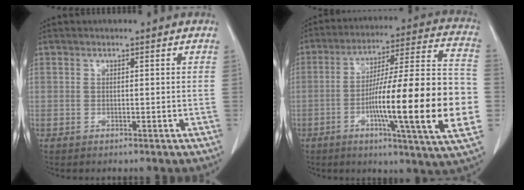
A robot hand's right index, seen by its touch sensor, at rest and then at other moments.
{"total": 23.9, "force": [-5.1, 1.0, 23.4], "torque": [-0.319, 0.003, -0.080]}